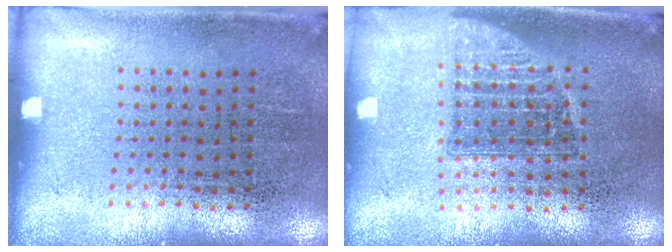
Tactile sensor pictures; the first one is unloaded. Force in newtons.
{"total": 1.4, "press": 1.1, "slide": 0.9}